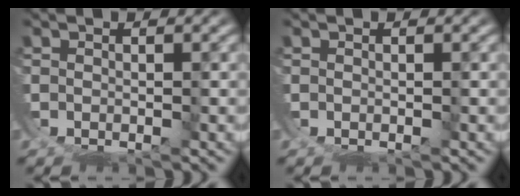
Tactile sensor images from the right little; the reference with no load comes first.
{"total": 0.0}